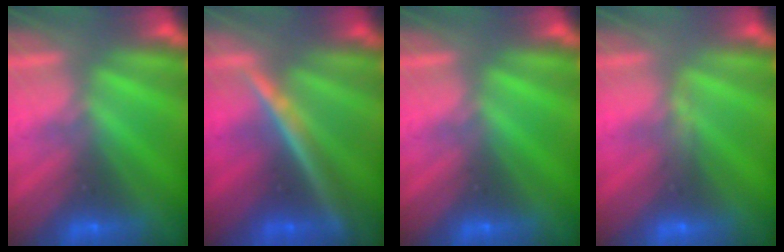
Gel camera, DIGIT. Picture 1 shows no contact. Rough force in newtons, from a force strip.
{"total": 4.9}
{"total": 0.0}
{"total": 3.2}